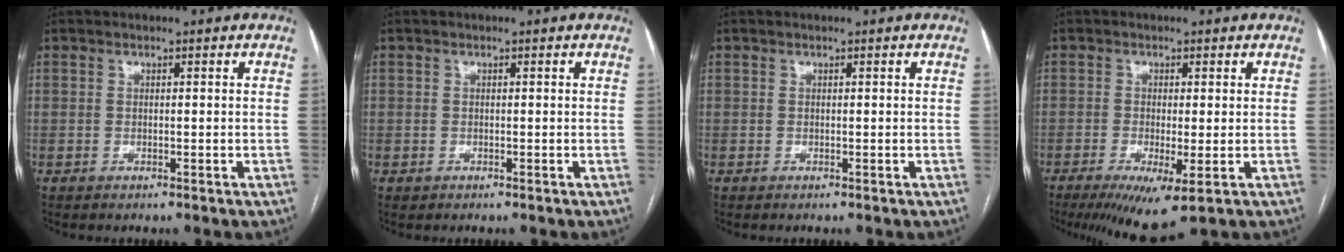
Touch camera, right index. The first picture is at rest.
{"total": 0.5, "force": [-0.2, 0.5, 0.0], "torque": [0.000, 0.005, -0.005]}
{"total": 0.0}
{"total": 7.6, "force": [-3.7, 1.1, 6.6], "torque": [-0.101, -0.022, -0.055]}